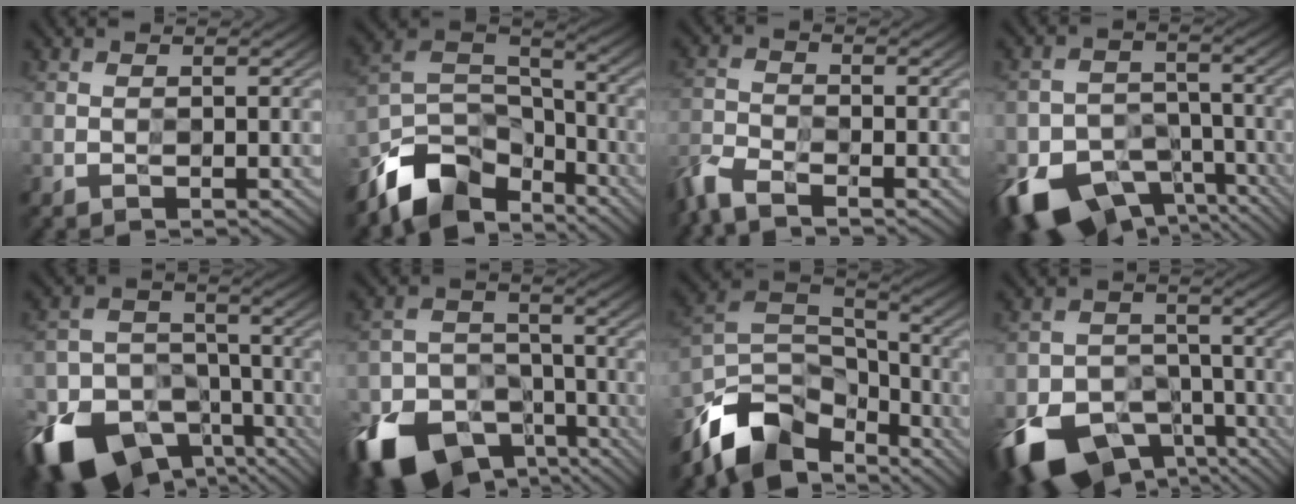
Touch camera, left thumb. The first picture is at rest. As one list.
[{"total": 11.3, "force": [-7.9, 5.9, 5.5], "torque": [-0.111, -0.002, -0.155]}, {"total": 4.7, "force": [-3.9, 1.0, 2.3], "torque": [-0.062, -0.011, -0.094]}, {"total": 13.3, "force": [-8.1, 8.4, 6.4], "torque": [-0.136, -0.033, -0.128]}, {"total": 16.8, "force": [-10.3, 10.4, 8.3], "torque": [-0.202, -0.050, -0.169]}, {"total": 14.9, "force": [-9.2, 9.0, 7.5], "torque": [-0.184, -0.041, -0.158]}, {"total": 12.3, "force": [-8.4, 6.4, 6.4], "torque": [-0.150, -0.007, -0.161]}, {"total": 13.4, "force": [-7.9, 8.3, 6.9], "torque": [-0.153, -0.032, -0.130]}]